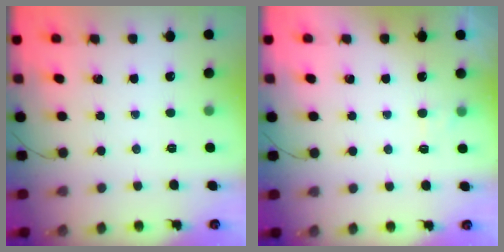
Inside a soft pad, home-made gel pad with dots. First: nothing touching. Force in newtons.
{"total": 1.4, "press": 1.0, "slide": 1.0}